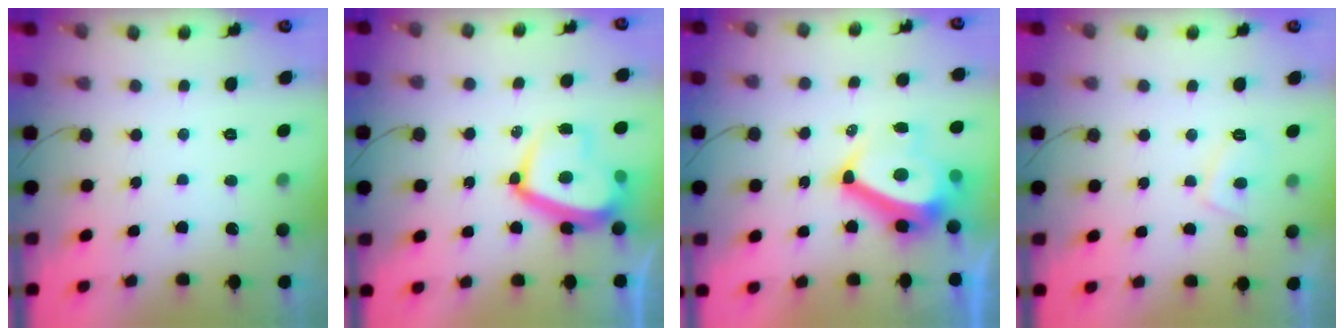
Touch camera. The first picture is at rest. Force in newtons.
{"total": 14.4, "press": 14.3, "slide": 1.3}
{"total": 13.3, "press": 12.8, "slide": 3.7}
{"total": 3.6, "press": 3.5, "slide": 0.9}